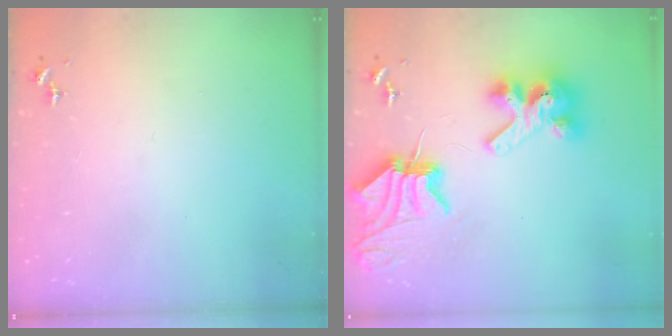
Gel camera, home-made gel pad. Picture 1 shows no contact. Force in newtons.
{"total": 9.9, "press": 9.8, "slide": 1.2}